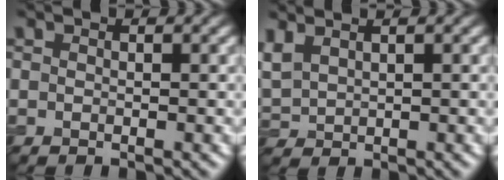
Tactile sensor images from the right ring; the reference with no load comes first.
{"total": 2.6, "force": [1.6, 1.4, 1.6], "torque": [-0.051, 0.008, 0.041]}